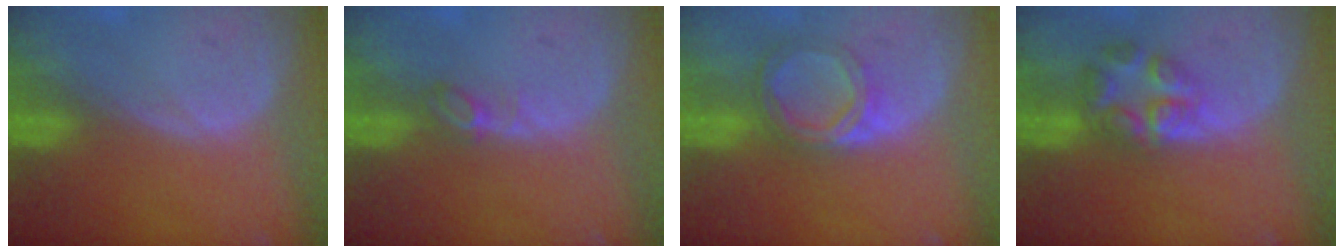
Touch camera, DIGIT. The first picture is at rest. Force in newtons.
{"total": 2.1, "press": 2.1, "slide": 0.4}
{"total": 5.2, "press": 5.0, "slide": 1.3}
{"total": 5.8, "press": 5.8, "slide": 0.1}